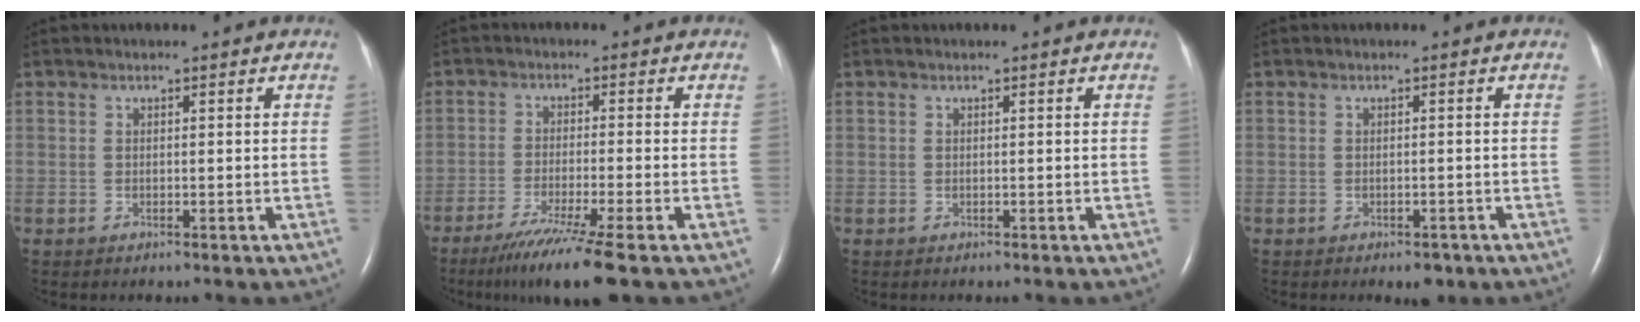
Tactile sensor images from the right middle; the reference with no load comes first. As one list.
[{"total": 9.4, "force": [-6.6, -1.4, 6.6], "torque": [-0.111, -0.032, -0.108]}, {"total": 0.0}, {"total": 2.3, "force": [-1.5, 1.1, 1.3], "torque": [-0.014, 0.000, -0.013]}]